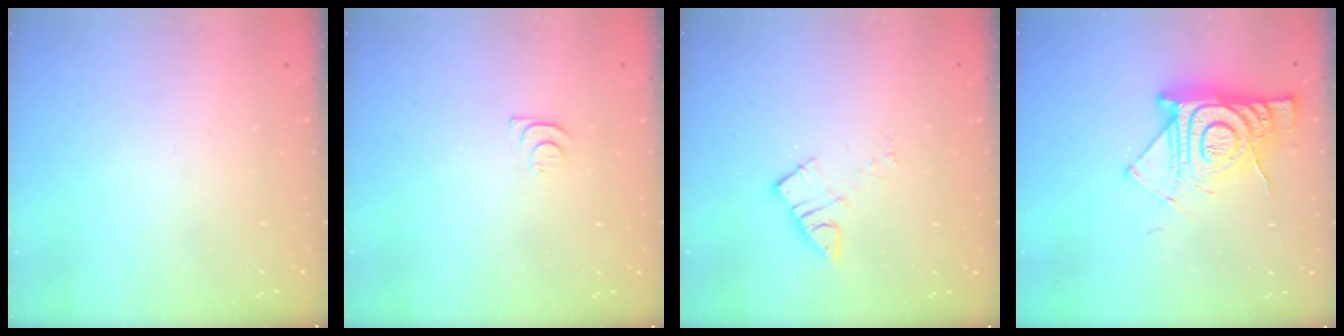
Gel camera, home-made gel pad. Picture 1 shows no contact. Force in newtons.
{"total": 3.8, "press": 3.7, "slide": 0.5}
{"total": 5.2, "press": 5.2, "slide": 0.3}
{"total": 15.5, "press": 15.4, "slide": 1.2}